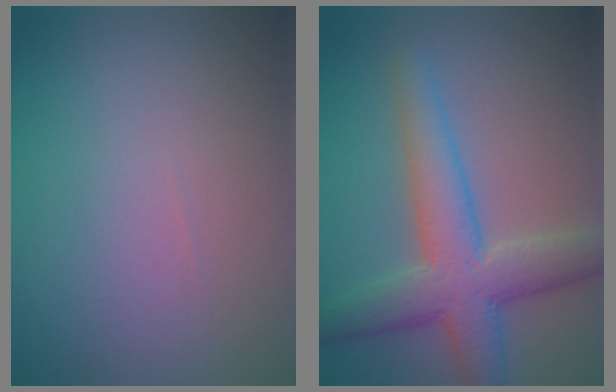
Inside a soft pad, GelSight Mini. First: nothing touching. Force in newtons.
{"total": 6.5, "press": 6.5, "slide": 0.1}